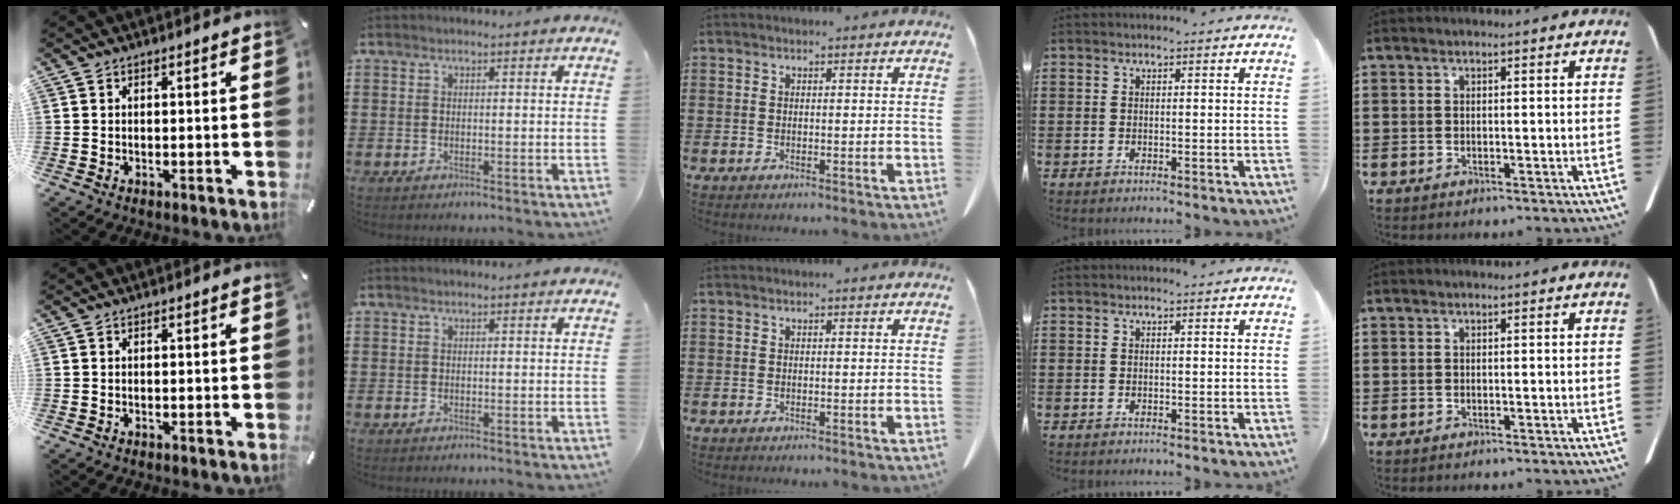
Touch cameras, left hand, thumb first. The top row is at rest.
{}